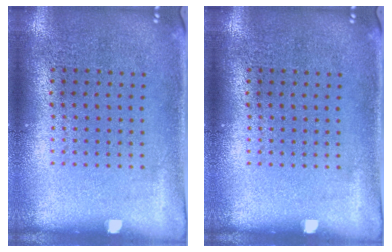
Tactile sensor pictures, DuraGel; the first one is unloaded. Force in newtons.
{"total": 0.0}